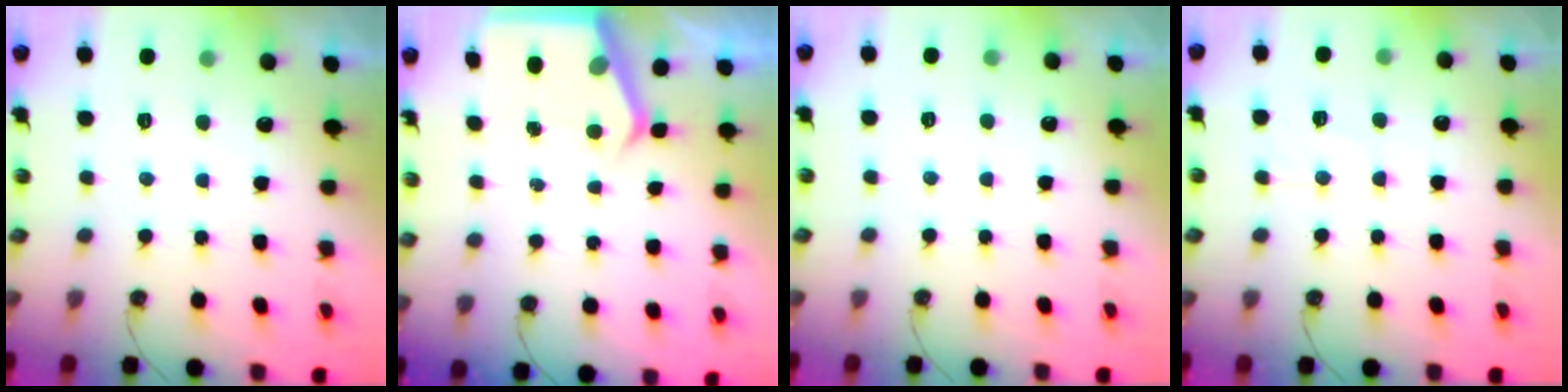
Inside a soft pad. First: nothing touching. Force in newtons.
{"total": 4.5, "press": 4.5, "slide": 0.4}
{"total": 2.9, "press": 2.9, "slide": 0.4}
{"total": 7.1, "press": 7.1, "slide": 0.5}